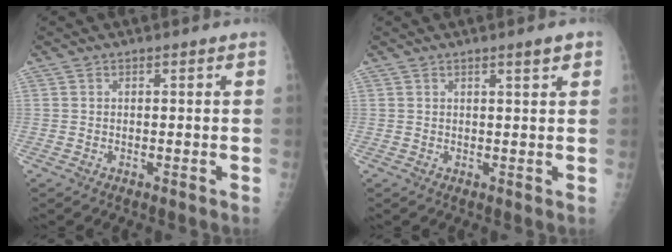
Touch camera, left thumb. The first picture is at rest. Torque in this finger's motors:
{"motor_torque": [-0.44, -0.25, -0.19, -0.28, 0.08]}